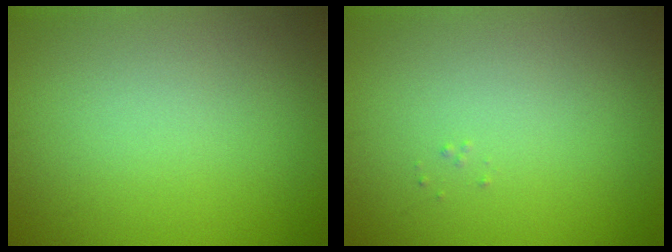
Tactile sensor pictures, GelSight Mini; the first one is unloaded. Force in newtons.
{"total": 0.0}